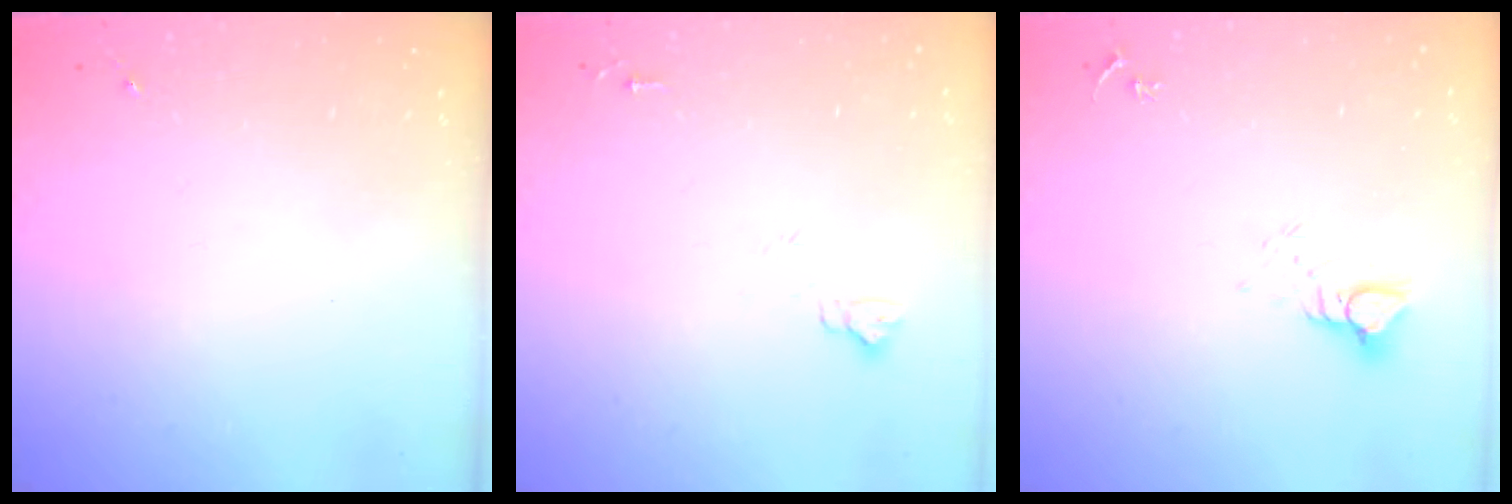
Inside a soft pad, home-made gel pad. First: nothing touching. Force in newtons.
{"total": 5.4, "press": 5.4, "slide": 0.7}
{"total": 4.3, "press": 4.3, "slide": 0.3}